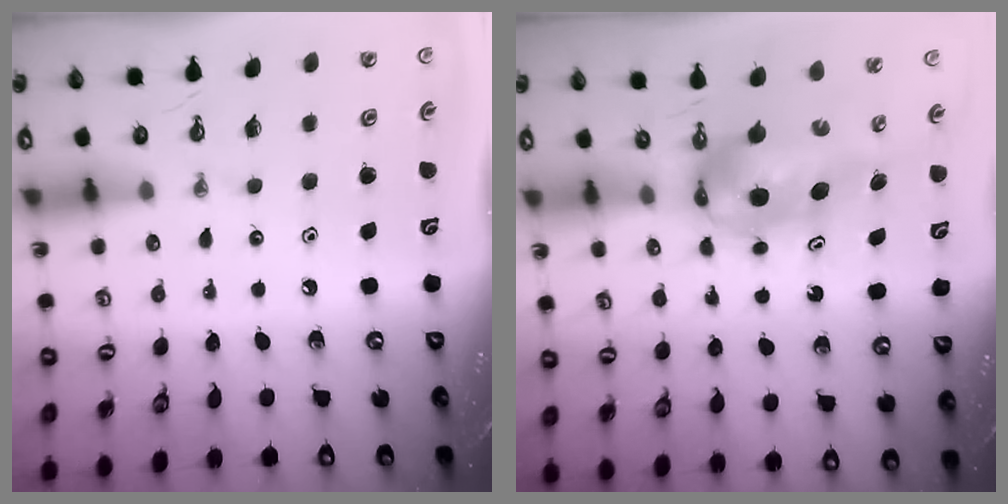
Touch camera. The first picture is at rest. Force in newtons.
{"total": 5.7, "press": 5.7, "slide": 0.2}